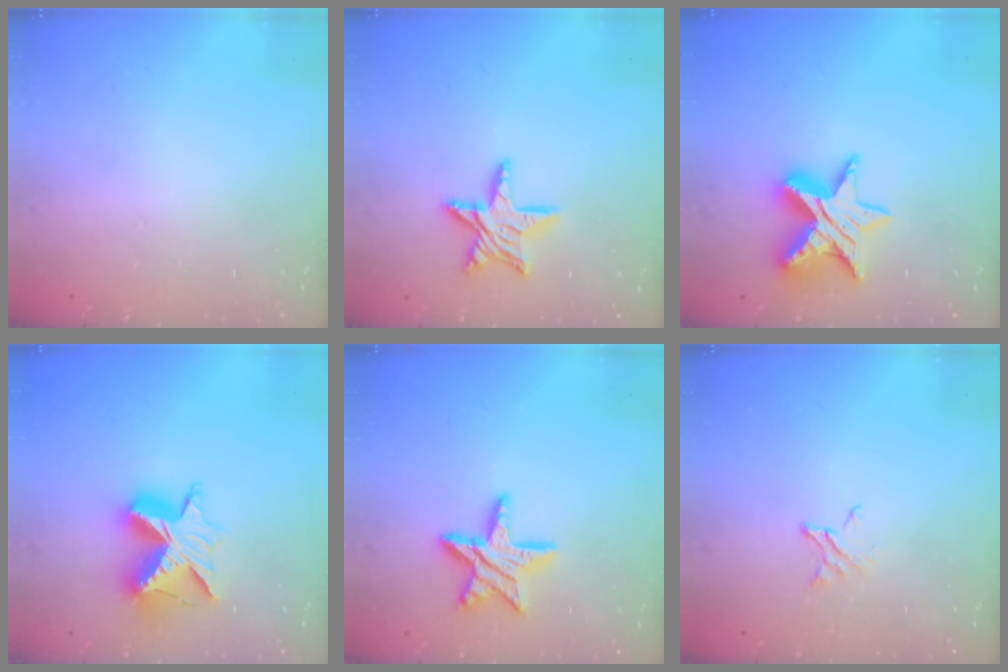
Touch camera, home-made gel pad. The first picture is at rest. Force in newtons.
{"total": 11.1, "press": 11.1, "slide": 1.0}
{"total": 12.7, "press": 12.7, "slide": 0.8}
{"total": 12.6, "press": 12.6, "slide": 0.8}
{"total": 12.5, "press": 12.5, "slide": 1.0}
{"total": 2.0, "press": 2.0, "slide": 0.1}